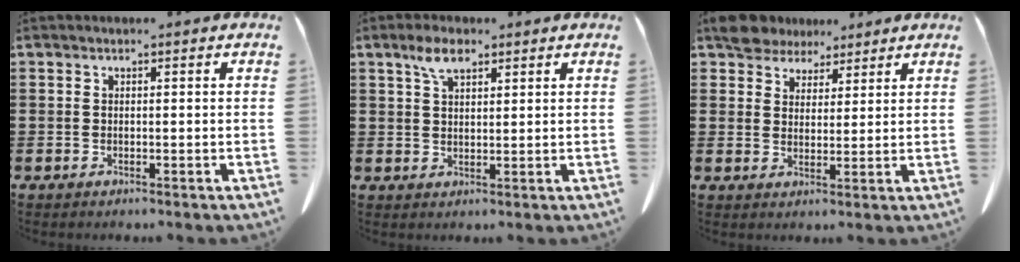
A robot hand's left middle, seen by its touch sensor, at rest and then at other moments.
{"total": 4.3, "force": [2.7, 1.8, 2.9], "torque": [-0.064, 0.006, 0.048]}
{"total": 5.7, "force": [5.0, 2.7, 1.1], "torque": [-0.037, -0.007, 0.093]}